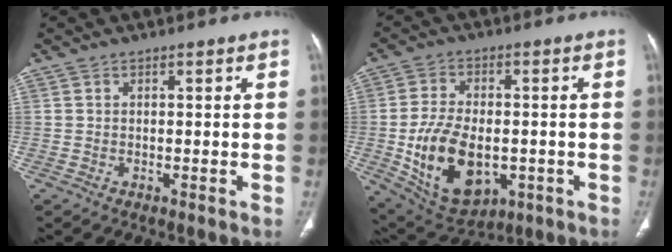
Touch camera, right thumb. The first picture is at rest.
{"total": 15.8, "force": [-3.1, 9.8, 12.1], "torque": [-0.196, 0.001, -0.032]}